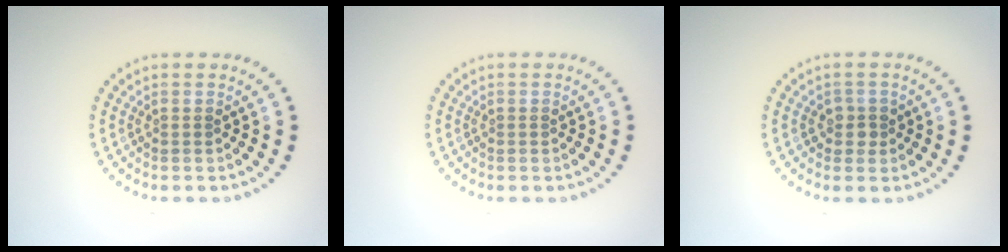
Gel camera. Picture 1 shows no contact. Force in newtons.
{"total": 0.0}
{"total": 1.5, "press": 1.3, "slide": 0.7}